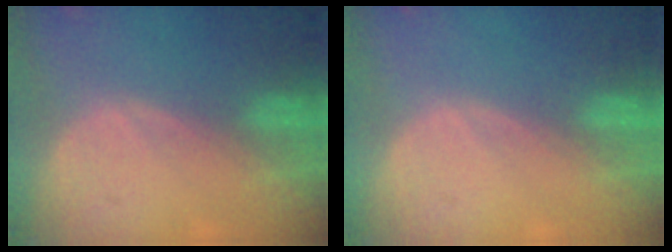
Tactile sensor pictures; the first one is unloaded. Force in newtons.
{"total": 0.0}